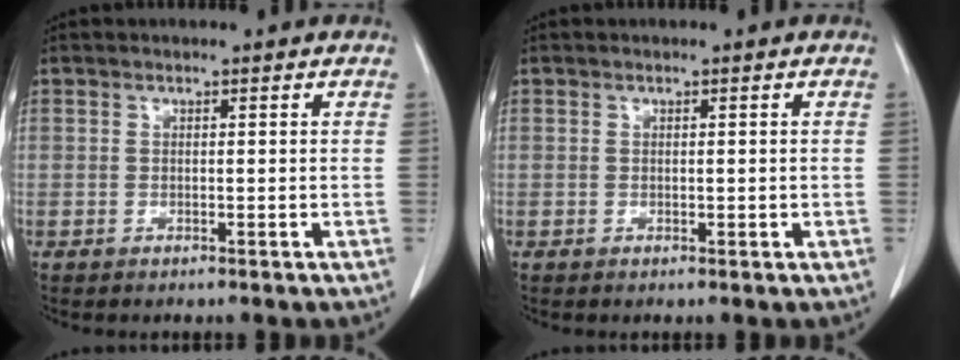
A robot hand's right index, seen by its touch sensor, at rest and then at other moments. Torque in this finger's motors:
{"motor_torque": [-0.20, 0.41, -0.02, 0.00]}